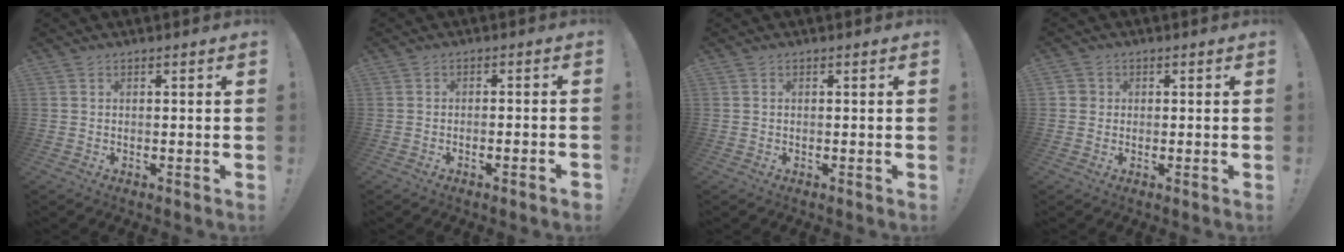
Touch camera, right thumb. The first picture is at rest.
{"total": 2.3, "force": [-1.7, 0.0, 1.6], "torque": [-0.026, 0.002, -0.027]}
{"total": 0.0}
{"total": 2.3, "force": [-0.2, 2.2, 0.6], "torque": [-0.008, 0.007, -0.003]}